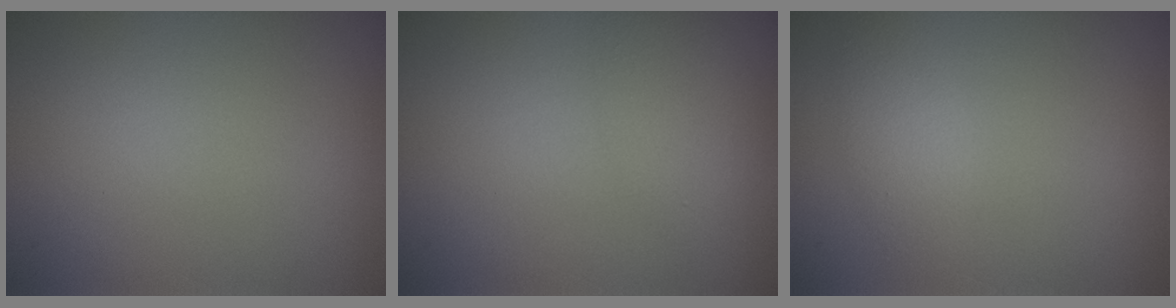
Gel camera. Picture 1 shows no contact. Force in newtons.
{"total": 1.8, "press": 1.8, "slide": 0.1}
{"total": 1.8, "press": 1.8, "slide": 0.1}